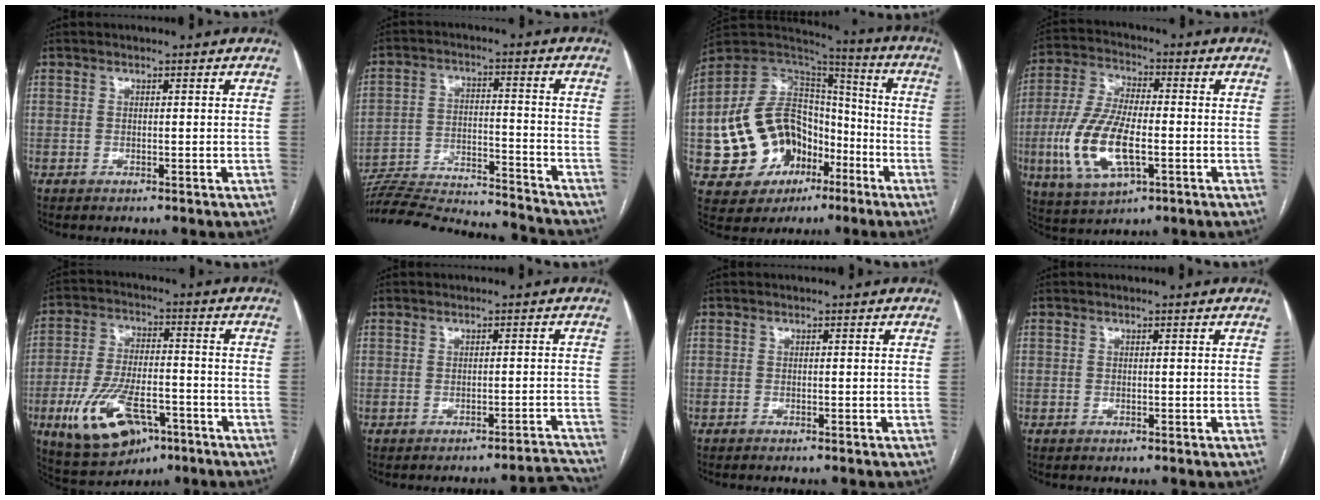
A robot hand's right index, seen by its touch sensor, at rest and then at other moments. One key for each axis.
{"total": 21.8, "fx": -20.8, "fy": 1.4, "fz": 6.5, "tx": -0.135, "ty": -0.011, "tz": -0.314}
{"total": 19.2, "fx": -6.2, "fy": 14.0, "fz": 11.7, "tx": -0.218, "ty": 0.052, "tz": -0.087}
{"total": 13.5, "fx": -3.3, "fy": 4.9, "fz": 12.1, "tx": -0.264, "ty": -0.003, "tz": -0.058}
{"total": 14.8, "fx": -6.9, "fy": 6.8, "fz": 11.2, "tx": -0.222, "ty": -0.003, "tz": -0.106}
{"total": 5.4, "fx": -5.2, "fy": -1.3, "fz": -0.4, "tx": 0.025, "ty": 0.003, "tz": -0.058}
{"total": 2.0, "fx": -1.9, "fy": 0.0, "fz": 0.8, "tx": -0.011, "ty": -0.001, "tz": -0.022}
{"total": 0.0}